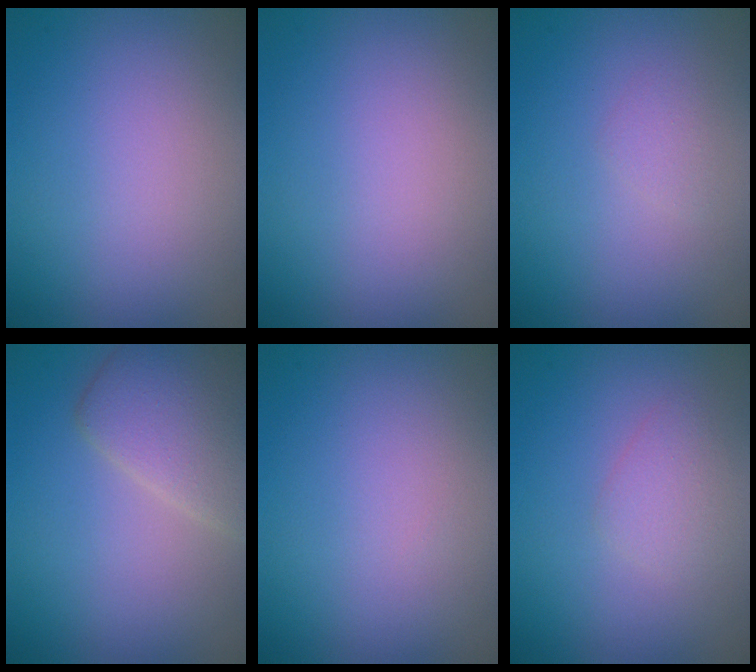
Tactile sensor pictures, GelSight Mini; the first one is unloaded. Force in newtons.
{"total": 0.0}
{"total": 0.8, "press": 0.8, "slide": 0.0}
{"total": 4.4, "press": 4.4, "slide": 0.2}
{"total": 0.0}
{"total": 1.7, "press": 1.7, "slide": 0.1}